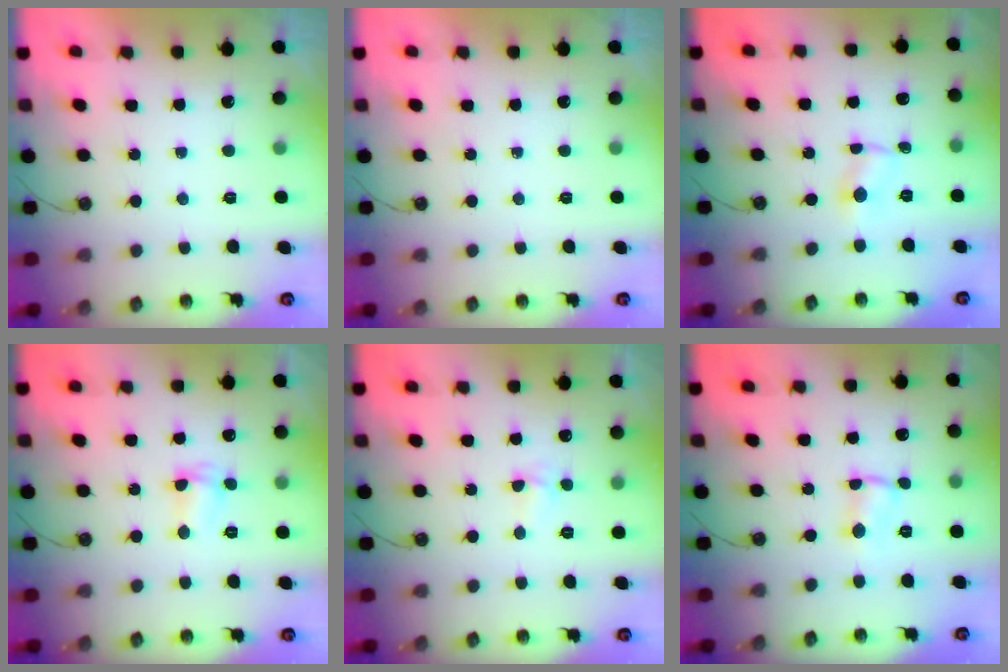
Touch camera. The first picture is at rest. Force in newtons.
{"total": 0.0}
{"total": 1.7, "press": 1.7, "slide": 0.2}
{"total": 2.6, "press": 2.6, "slide": 0.4}
{"total": 2.9, "press": 2.9, "slide": 0.4}
{"total": 1.4, "press": 1.3, "slide": 0.4}